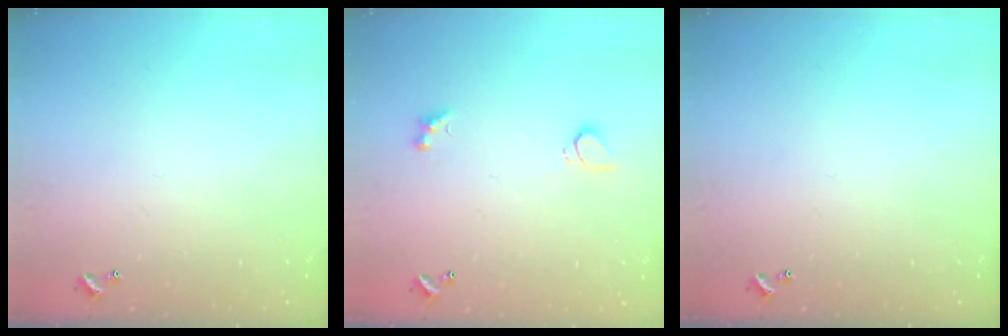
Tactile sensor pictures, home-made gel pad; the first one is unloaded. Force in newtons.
{"total": 2.2, "press": 2.1, "slide": 0.6}
{"total": 0.0}